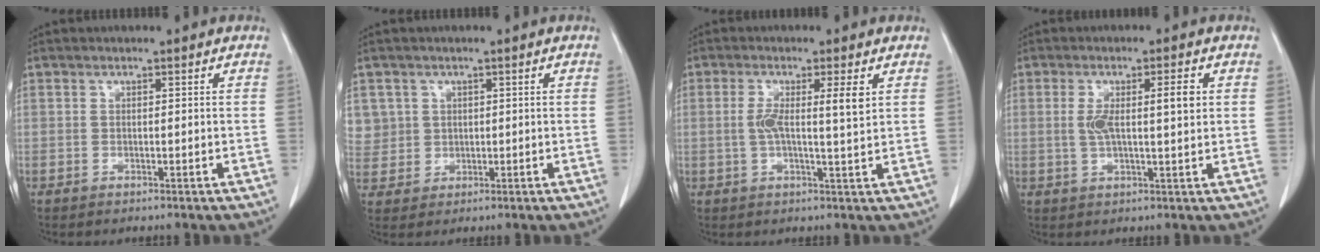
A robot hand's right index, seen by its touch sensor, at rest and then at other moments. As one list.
[{"total": 5.6, "force": [1.9, 5.3, 0.1], "torque": [0.004, 0.012, 0.051]}, {"total": 5.4, "force": [1.2, 0.0, 5.2], "torque": [-0.093, 0.004, 0.023]}, {"total": 6.0, "force": [1.2, 0.8, 5.8], "torque": [-0.104, 0.013, 0.024]}]